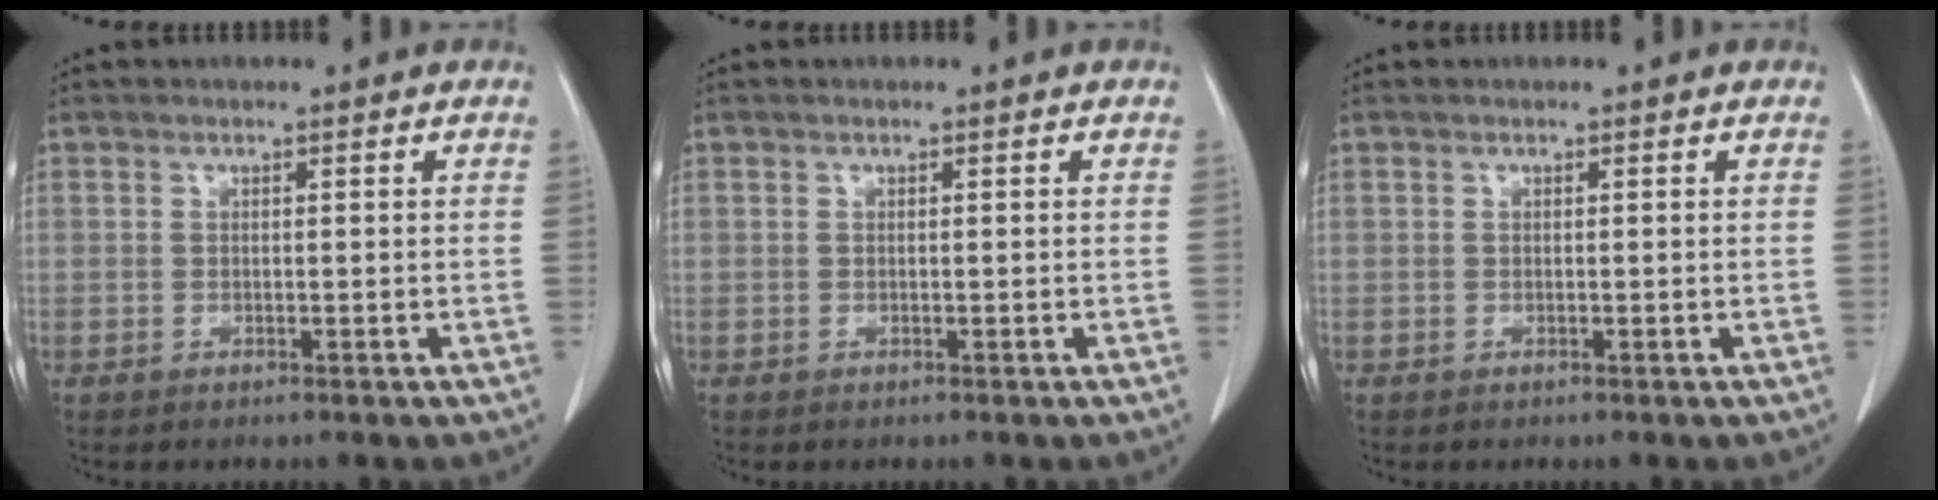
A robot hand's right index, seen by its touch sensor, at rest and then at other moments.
{"total": 0.0}
{"total": 0.0}